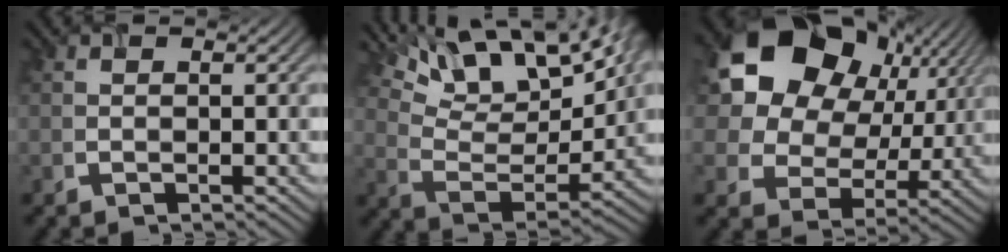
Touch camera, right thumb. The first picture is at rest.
{"total": 16.2, "force": [10.9, 6.3, 10.2], "torque": [-0.192, 0.006, 0.164]}
{"total": 18.2, "force": [8.0, 14.2, 8.0], "torque": [-0.215, 0.059, 0.165]}